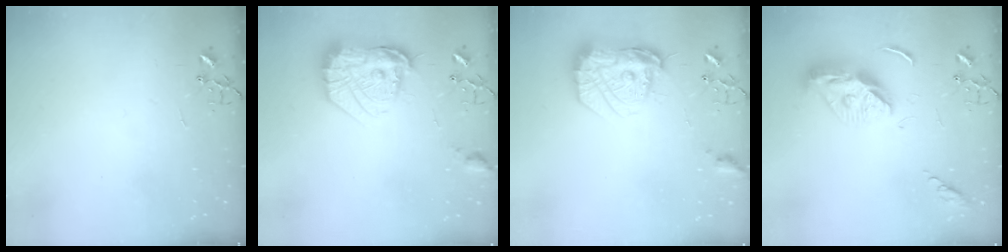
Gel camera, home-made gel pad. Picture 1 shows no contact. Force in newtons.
{"total": 21.6, "press": 21.5, "slide": 1.7}
{"total": 18.2, "press": 18.2, "slide": 1.5}
{"total": 13.1, "press": 13.0, "slide": 1.3}